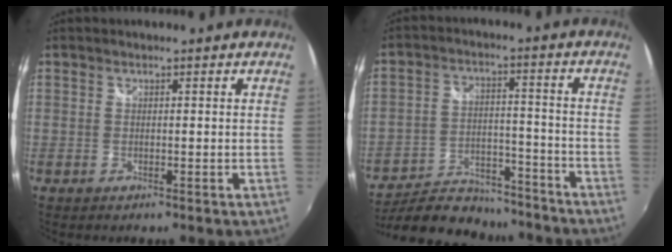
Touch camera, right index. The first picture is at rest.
{"total": 19.8, "force": [-17.0, 7.6, 6.7], "torque": [-0.145, 0.014, -0.240]}